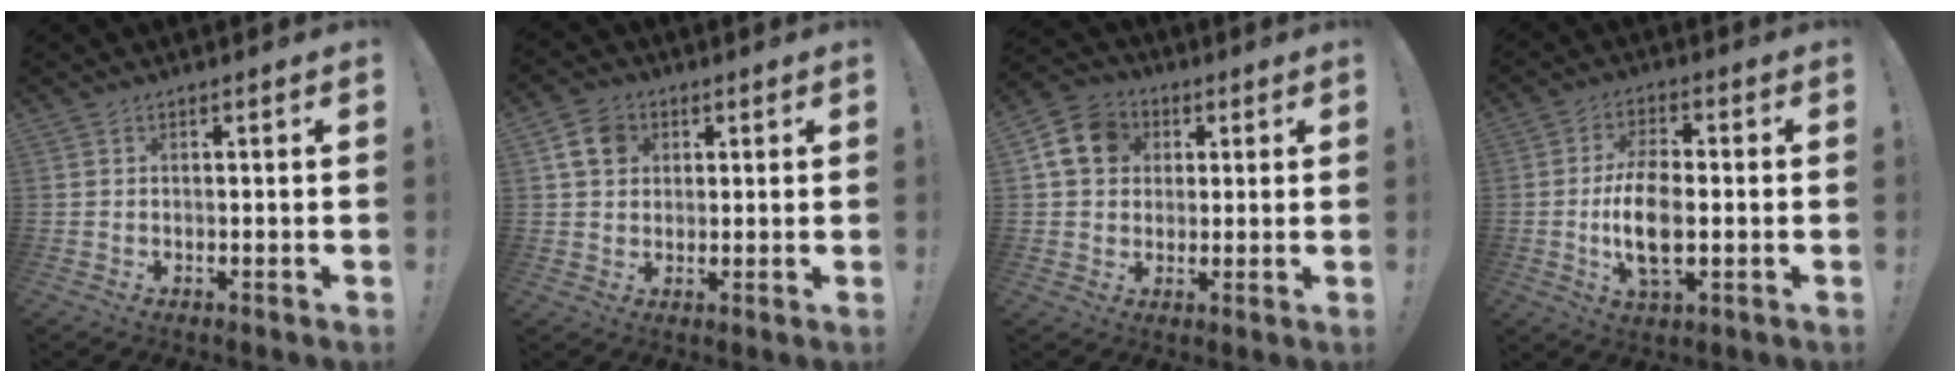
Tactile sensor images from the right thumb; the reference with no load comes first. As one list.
[{"total": 8.1, "force": [3.1, 6.4, 3.9], "torque": [-0.062, 0.002, 0.064]}, {"total": 11.4, "force": [3.1, 9.7, 5.2], "torque": [-0.079, 0.006, 0.067]}, {"total": 11.7, "force": [-1.5, 5.5, 10.2], "torque": [-0.197, -0.004, -0.029]}]